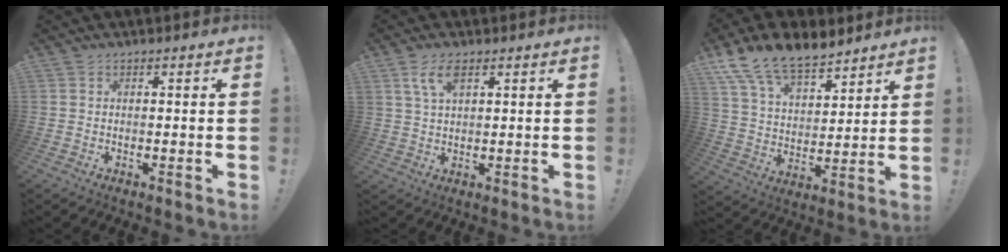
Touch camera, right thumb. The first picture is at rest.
{"total": 5.8, "force": [3.0, 2.3, 4.4], "torque": [-0.076, -0.007, 0.054]}
{"total": 15.0, "force": [11.6, 6.7, 6.6], "torque": [-0.130, -0.082, 0.217]}